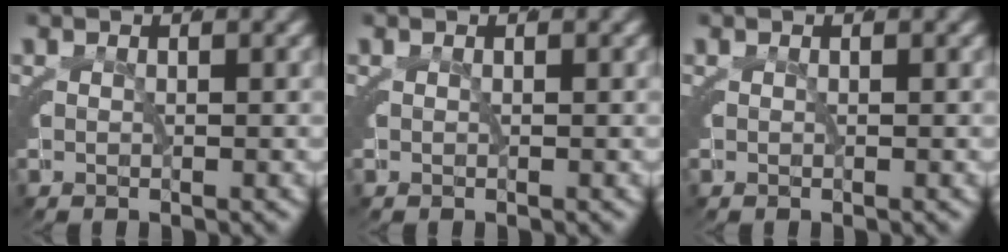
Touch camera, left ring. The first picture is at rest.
{"total": 0.0}
{"total": 0.0}